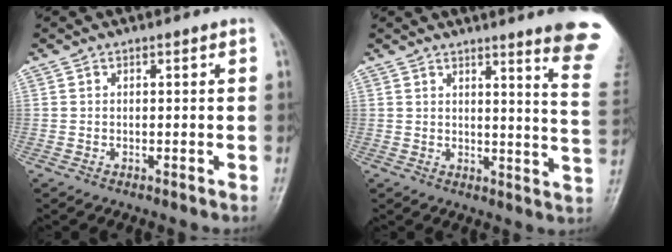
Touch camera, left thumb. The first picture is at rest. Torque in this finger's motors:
{"motor_torque": [3.36, 1.64, 1.67, -1.10, 0.07]}